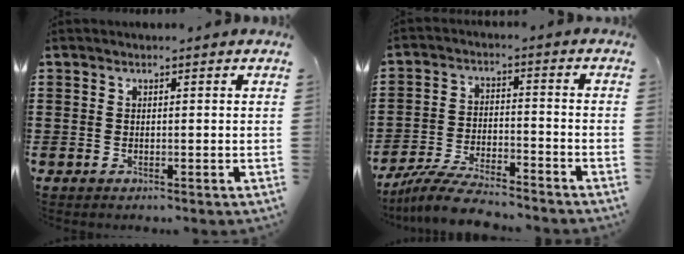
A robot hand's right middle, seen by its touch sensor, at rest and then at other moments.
{"total": 7.0, "force": [-6.5, 0.7, 2.5], "torque": [-0.052, 0.006, -0.126]}